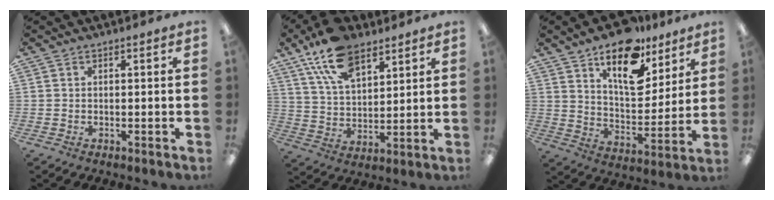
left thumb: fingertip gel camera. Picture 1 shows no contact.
{"total": 14.8, "force": [9.5, 7.7, 8.4], "torque": [-0.158, -0.030, 0.177]}
{"total": 17.6, "force": [11.8, 8.5, 10.0], "torque": [-0.145, -0.065, 0.203]}